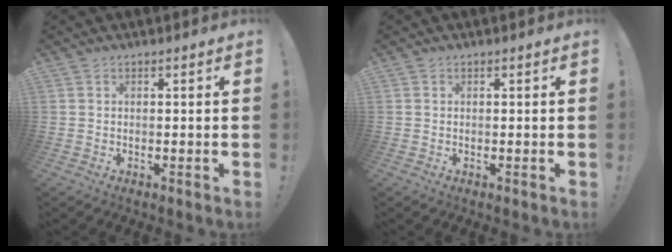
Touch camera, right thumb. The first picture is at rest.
{"total": 0.0}